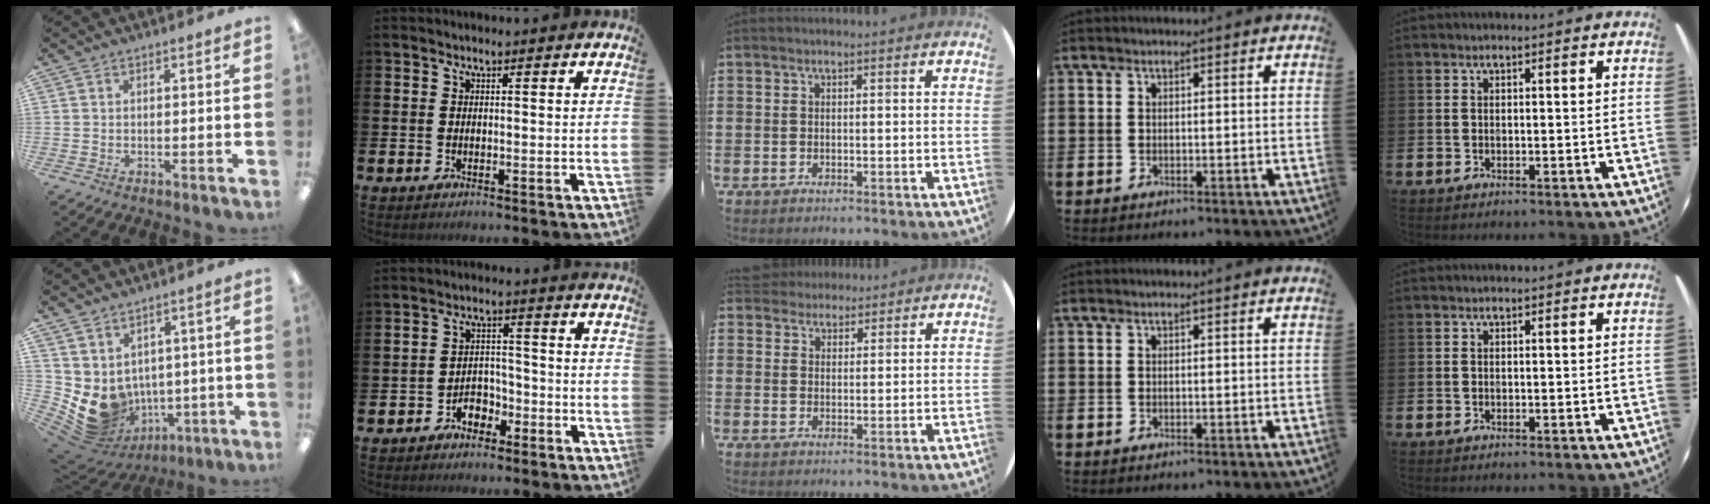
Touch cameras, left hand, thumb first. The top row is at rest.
{"thumb": {"total": 9.0, "force": [-0.2, 8.1, 3.9], "torque": [-0.087, -0.029, 0.011]}, "index": {"total": 3.2, "force": [-2.4, 1.9, 1.0], "torque": [-0.027, 0.010, -0.052]}, "middle": {"total": 2.9, "force": [2.7, 1.1, -0.2], "torque": [-0.004, 0.001, 0.052]}}